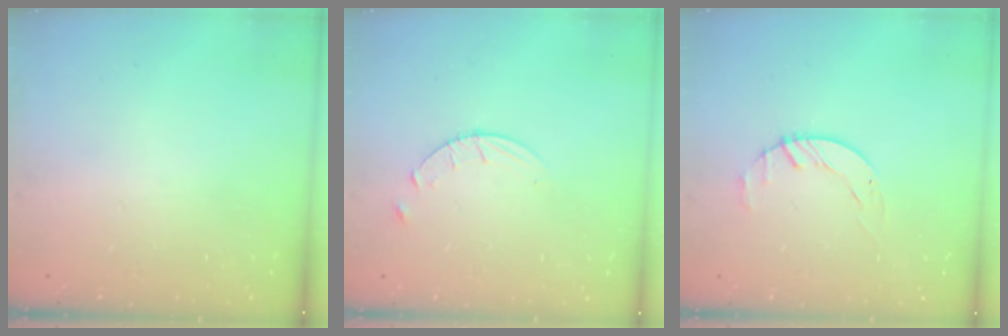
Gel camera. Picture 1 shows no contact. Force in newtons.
{"total": 5.6, "press": 5.5, "slide": 0.7}
{"total": 1.7, "press": 1.7, "slide": 0.3}